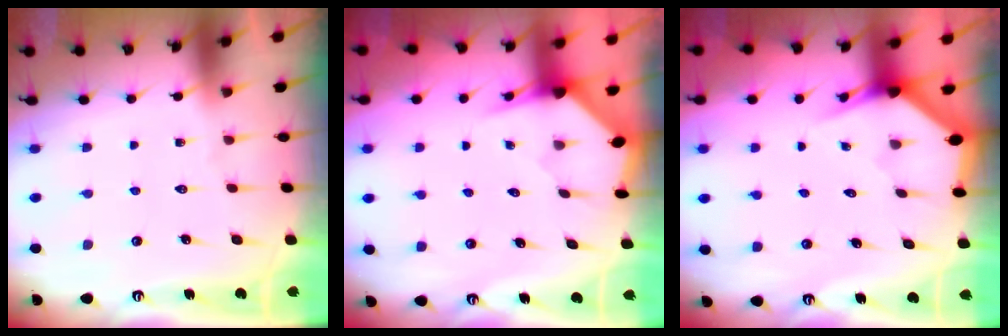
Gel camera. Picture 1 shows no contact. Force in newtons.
{"total": 3.2, "press": 3.1, "slide": 0.3}
{"total": 2.9, "press": 2.9, "slide": 0.2}